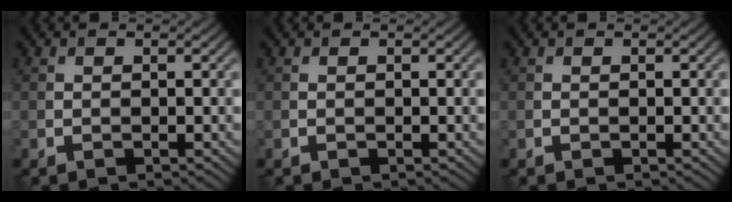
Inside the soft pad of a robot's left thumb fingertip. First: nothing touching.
{"total": 0.0}
{"total": 0.0}